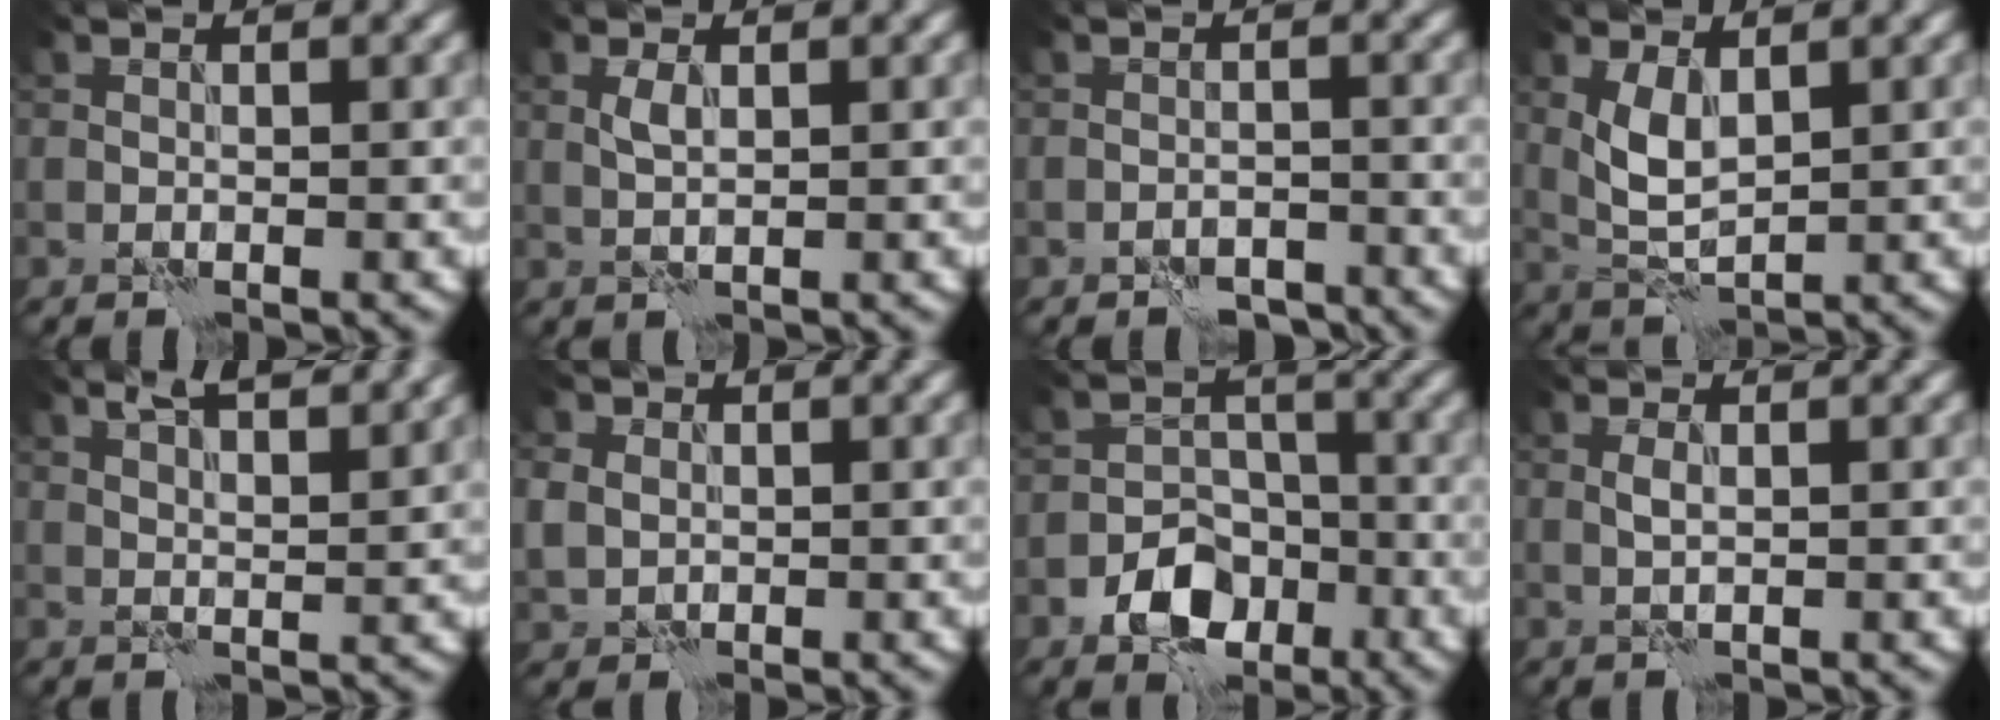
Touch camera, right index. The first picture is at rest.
{"total": 1.3, "force": [0.4, 0.4, 1.2], "torque": [-0.028, 0.004, 0.008]}
{"total": 2.5, "force": [-2.2, 1.0, 0.7], "torque": [-0.006, 0.003, -0.037]}
{"total": 3.2, "force": [1.0, 1.4, 2.7], "torque": [-0.063, -0.001, 0.023]}
{"total": 5.7, "force": [4.1, 1.5, 3.7], "torque": [-0.047, 0.020, 0.044]}
{"total": 2.7, "force": [0.4, 2.4, 1.2], "torque": [-0.031, 0.011, 0.006]}
{"total": 5.6, "force": [-2.8, 3.9, 2.8], "torque": [-0.039, -0.004, -0.052]}
{"total": 0.9, "force": [0.1, 0.2, 0.9], "torque": [-0.020, 0.002, 0.002]}